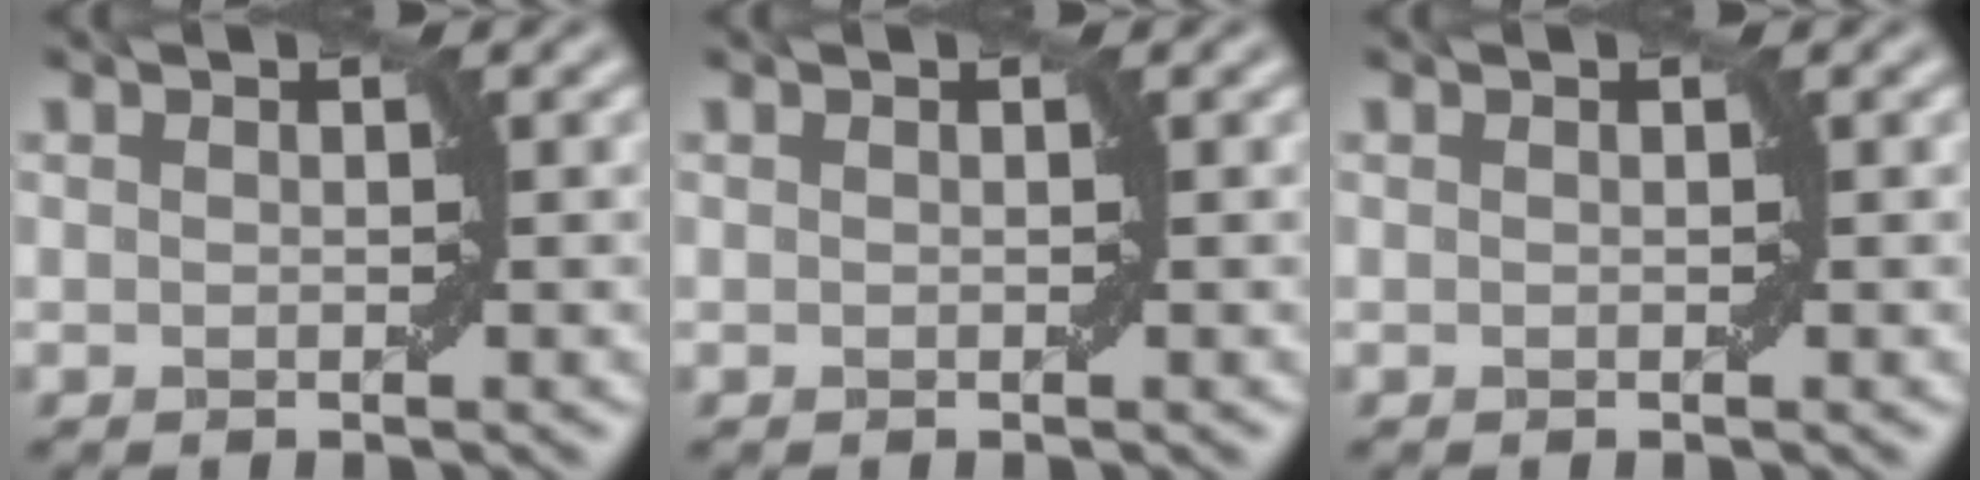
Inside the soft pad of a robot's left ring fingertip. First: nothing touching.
{"total": 0.0}
{"total": 0.0}